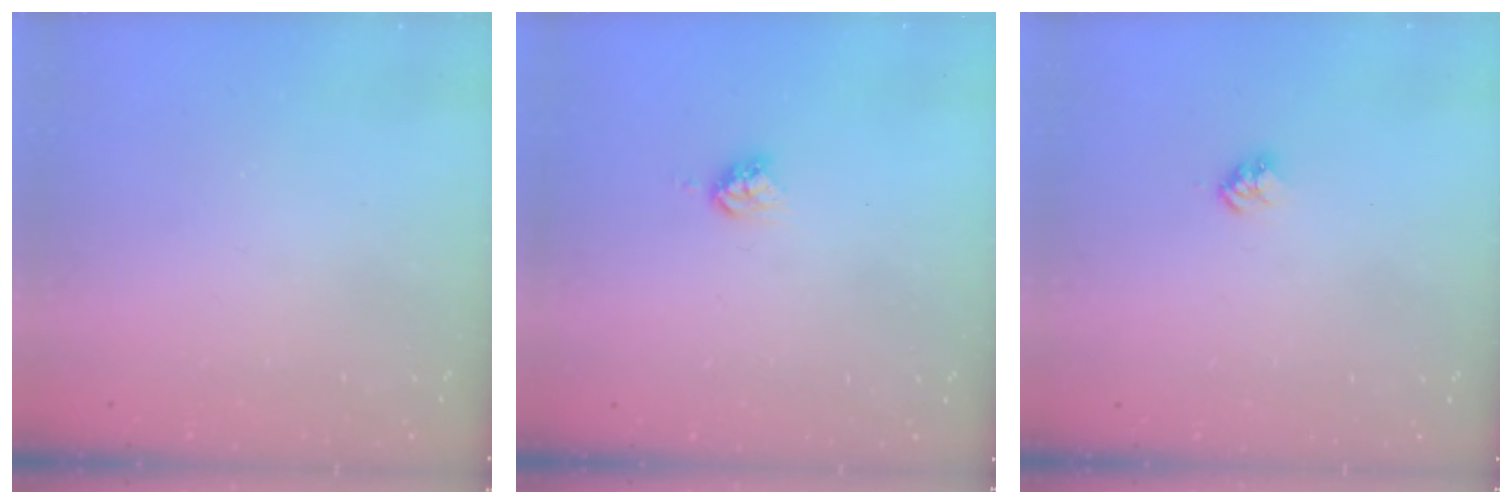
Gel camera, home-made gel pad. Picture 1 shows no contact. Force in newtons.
{"total": 4.4, "press": 4.3, "slide": 0.6}
{"total": 2.8, "press": 2.8, "slide": 0.4}